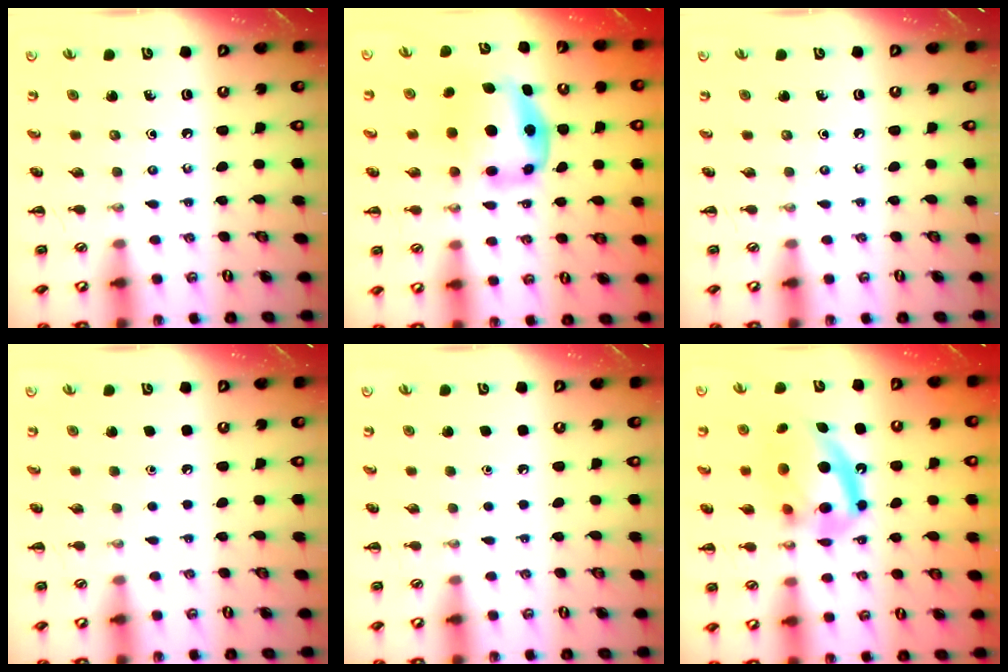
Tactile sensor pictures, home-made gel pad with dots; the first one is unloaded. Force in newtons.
{"total": 6.2, "press": 6.0, "slide": 1.4}
{"total": 0.0}
{"total": 1.8, "press": 1.7, "slide": 0.1}
{"total": 1.8, "press": 1.8, "slide": 0.1}
{"total": 16.8, "press": 16.4, "slide": 3.5}